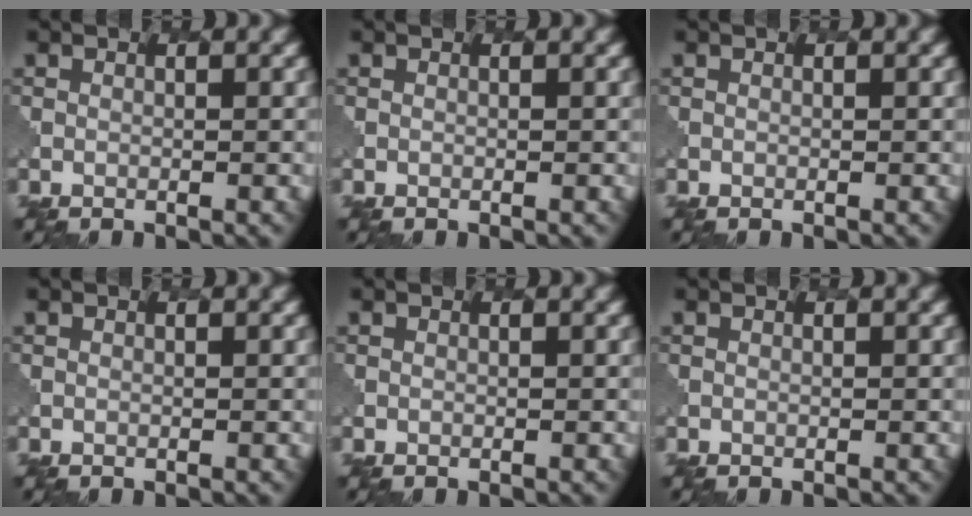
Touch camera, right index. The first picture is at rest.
{"total": 0.0}
{"total": 0.0}
{"total": 0.0}
{"total": 0.0}
{"total": 0.0}